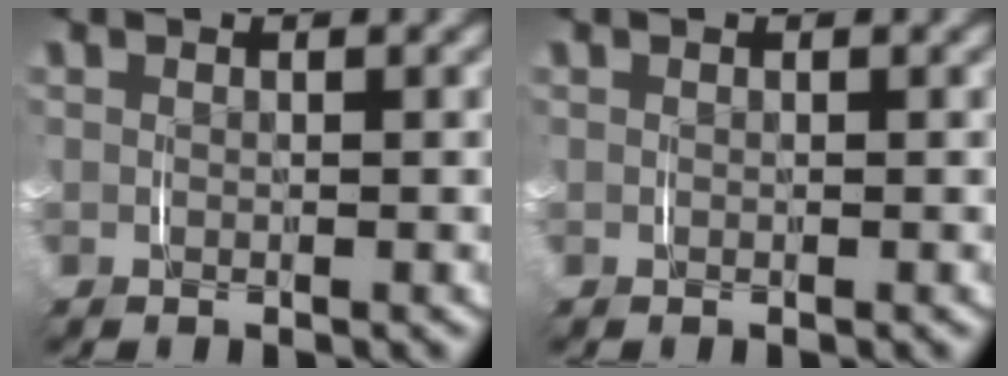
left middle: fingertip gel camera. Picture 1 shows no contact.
{"total": 0.0}